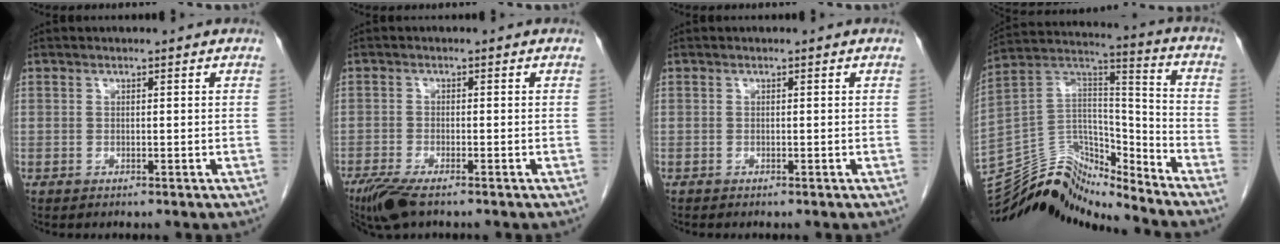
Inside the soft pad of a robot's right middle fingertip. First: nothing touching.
{"total": 5.6, "force": [-4.1, 1.1, 3.7], "torque": [-0.072, -0.015, -0.073]}
{"total": 1.6, "force": [1.6, -0.1, -0.1], "torque": [0.000, -0.004, 0.025]}
{"total": 12.3, "force": [-12.0, 2.1, 1.3], "torque": [-0.019, 0.092, -0.218]}